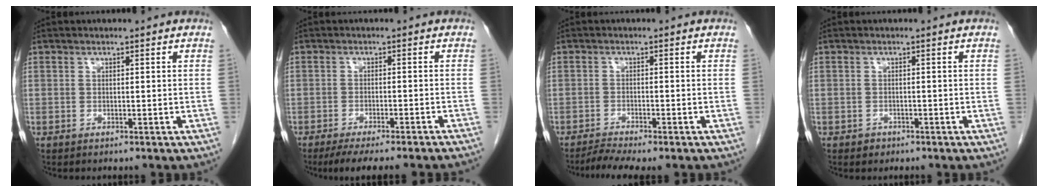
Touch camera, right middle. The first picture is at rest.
{"total": 10.6, "force": [-9.1, 0.1, 5.4], "torque": [-0.056, -0.018, -0.124]}
{"total": 3.5, "force": [-3.0, -0.4, 1.6], "torque": [-0.036, -0.008, -0.056]}
{"total": 1.0, "force": [-0.6, 0.8, 0.1], "torque": [-0.001, 0.003, -0.007]}